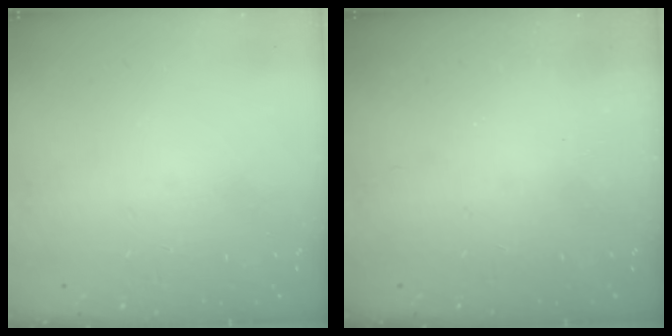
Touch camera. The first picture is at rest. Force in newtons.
{"total": 2.3, "press": 2.2, "slide": 0.8}